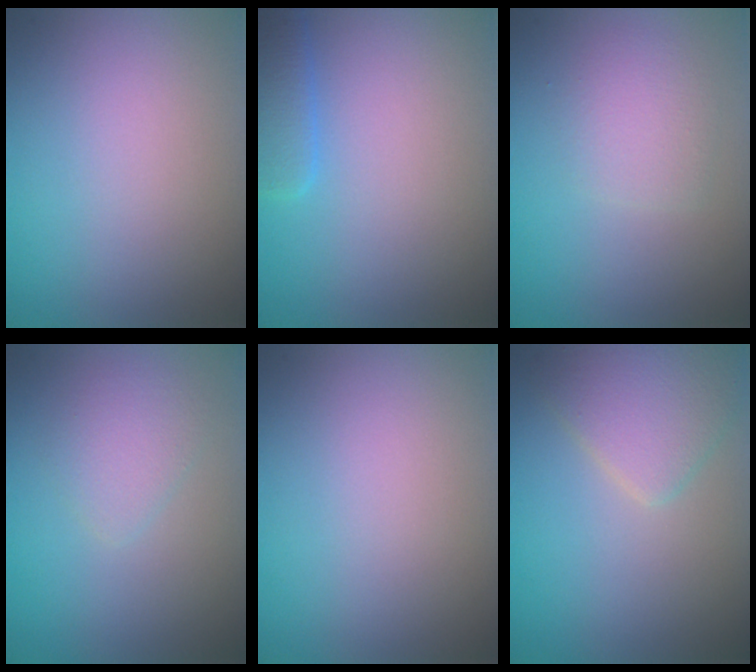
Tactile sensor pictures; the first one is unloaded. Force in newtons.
{"total": 2.5, "press": 2.5, "slide": 0.3}
{"total": 1.9, "press": 1.9, "slide": 0.1}
{"total": 1.8, "press": 1.8, "slide": 0.1}
{"total": 0.0}
{"total": 3.4, "press": 3.4, "slide": 0.1}